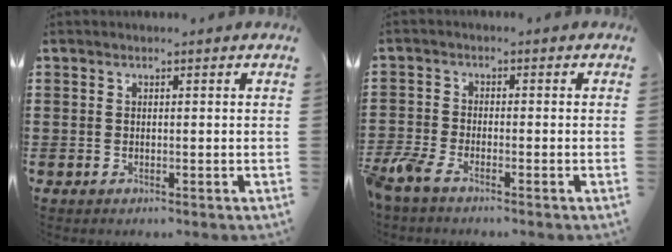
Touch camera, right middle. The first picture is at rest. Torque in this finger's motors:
{"motor_torque": [1.50, -0.64, 0.57, 0.21]}